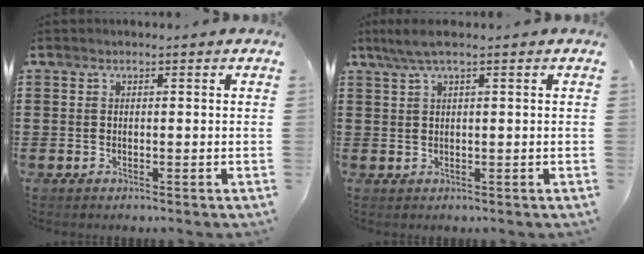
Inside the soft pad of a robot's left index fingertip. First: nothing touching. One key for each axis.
{"total": 2.6, "fx": 1.2, "fy": 0.1, "fz": 2.3, "tx": -0.052, "ty": -0.004, "tz": 0.020}